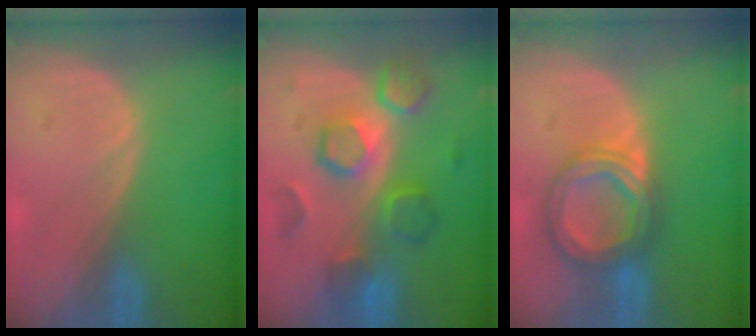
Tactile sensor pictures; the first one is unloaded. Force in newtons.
{"total": 8.5, "press": 8.5, "slide": 0.2}
{"total": 7.1, "press": 7.1, "slide": 0.5}